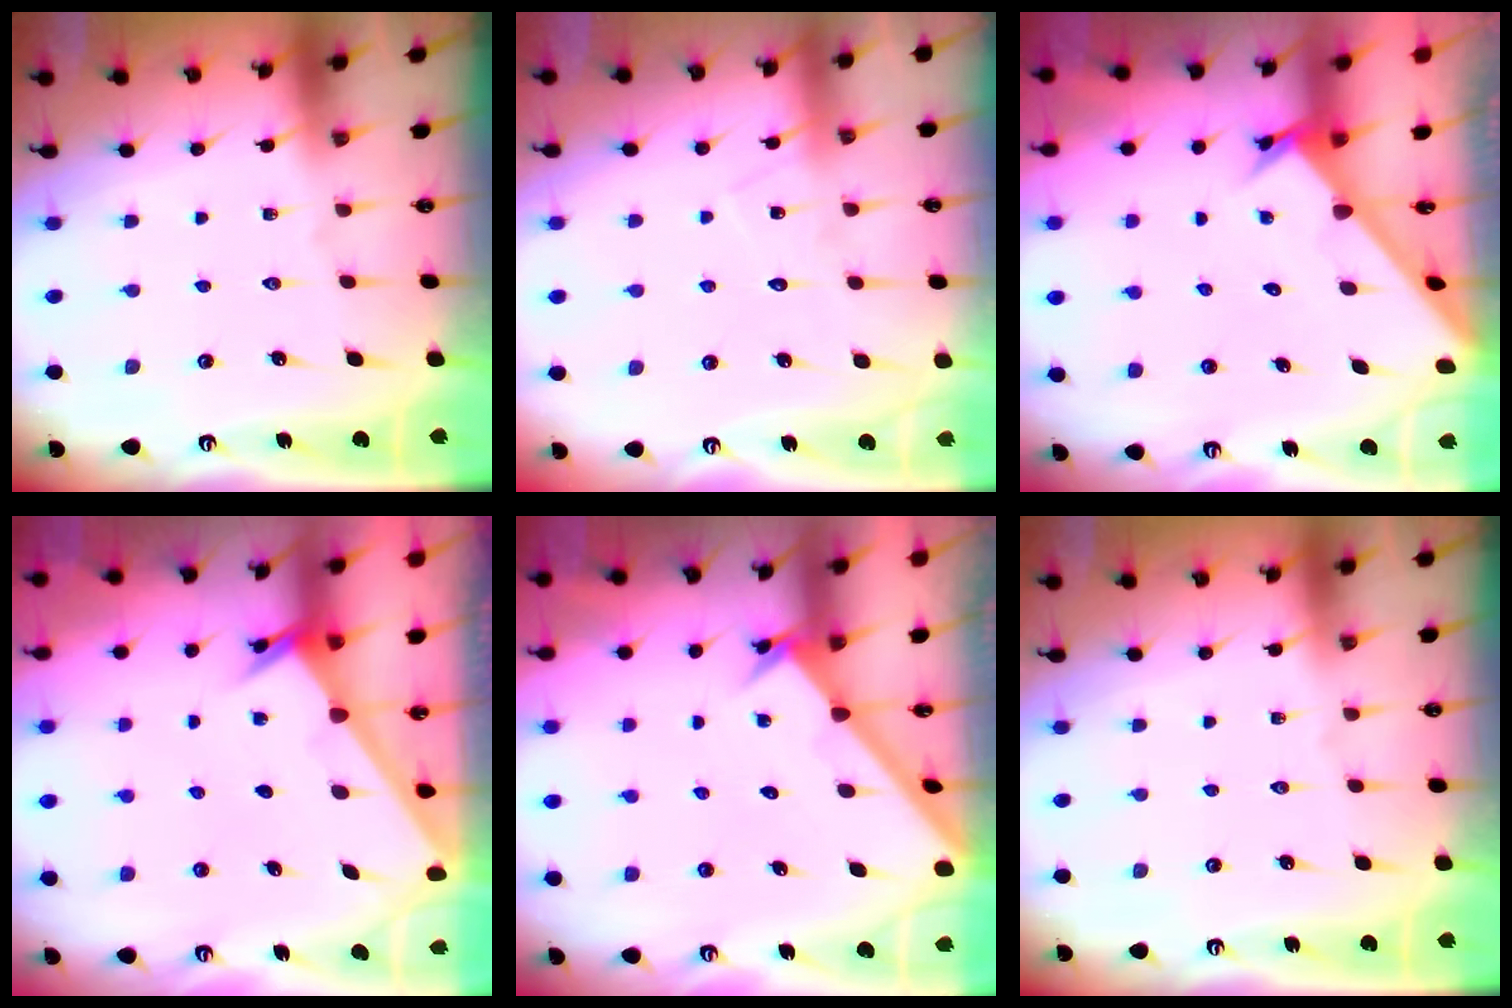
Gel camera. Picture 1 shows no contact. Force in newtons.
{"total": 7.1, "press": 7.1, "slide": 0.5}
{"total": 2.4, "press": 2.4, "slide": 0.2}
{"total": 2.6, "press": 2.6, "slide": 0.2}
{"total": 2.1, "press": 2.1, "slide": 0.2}
{"total": 0.0}